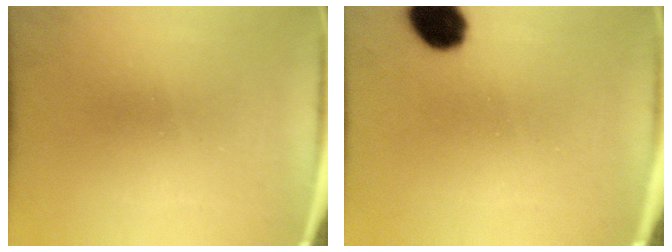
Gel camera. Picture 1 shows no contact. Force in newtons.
{"total": 10.1}